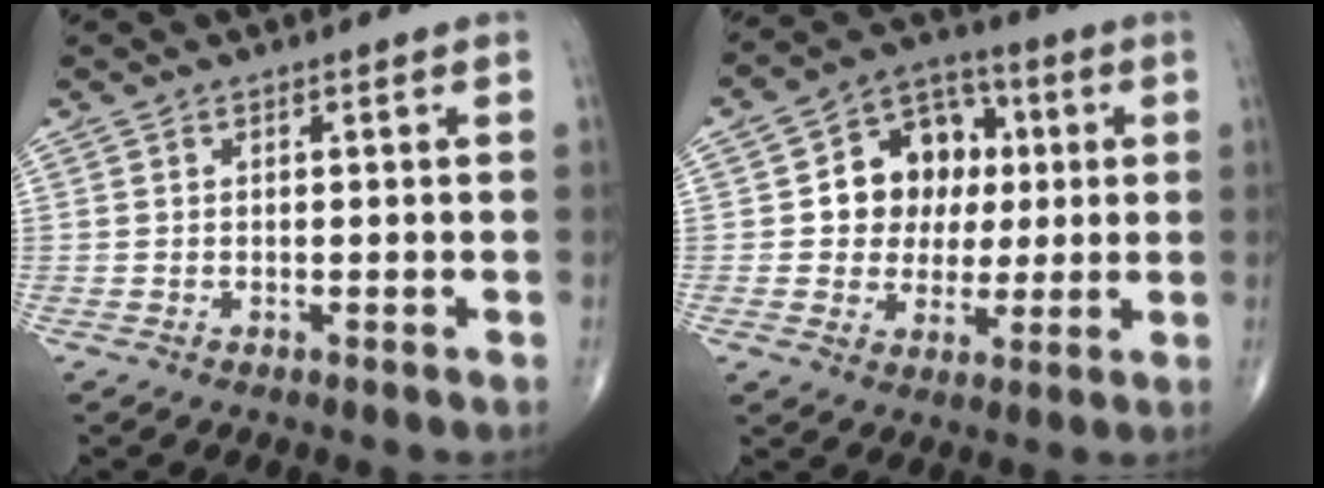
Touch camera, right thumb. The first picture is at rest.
{"total": 13.2, "force": [1.8, 10.9, 7.2], "torque": [-0.057, 0.016, 0.027]}